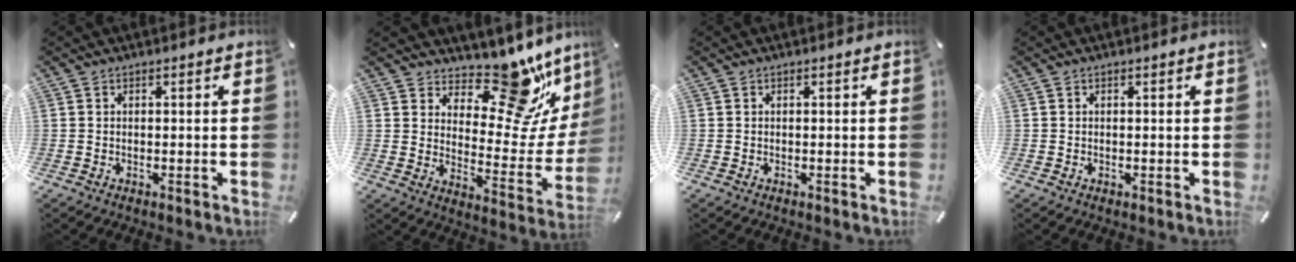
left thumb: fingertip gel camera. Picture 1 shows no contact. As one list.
[{"total": 18.2, "force": [13.5, 7.9, 9.2], "torque": [-0.113, -0.118, 0.224]}, {"total": 0.0}, {"total": 0.0}]